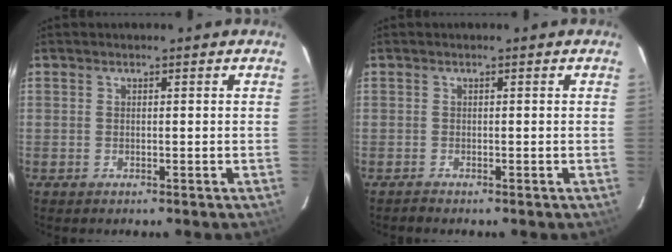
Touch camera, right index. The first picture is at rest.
{"total": 0.6, "force": [-0.6, 0.0, -0.1], "torque": [0.001, -0.002, -0.015]}